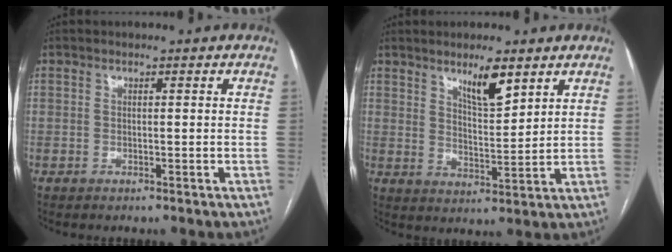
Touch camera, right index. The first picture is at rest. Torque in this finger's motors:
{"motor_torque": [0.26, 0.24, 0.19, 0.08]}